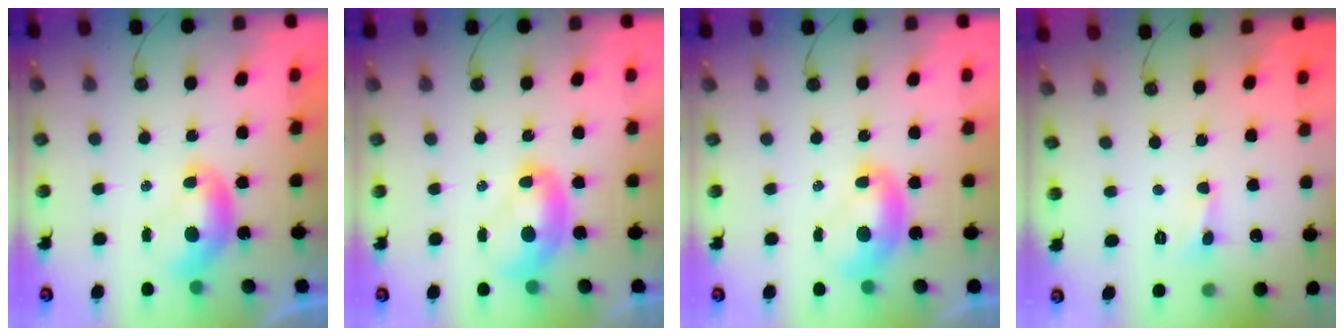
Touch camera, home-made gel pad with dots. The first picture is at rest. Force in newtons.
{"total": 2.0, "press": 2.0, "slide": 0.0}
{"total": 1.6, "press": 1.6, "slide": 0.2}
{"total": 1.3, "press": 1.2, "slide": 0.5}